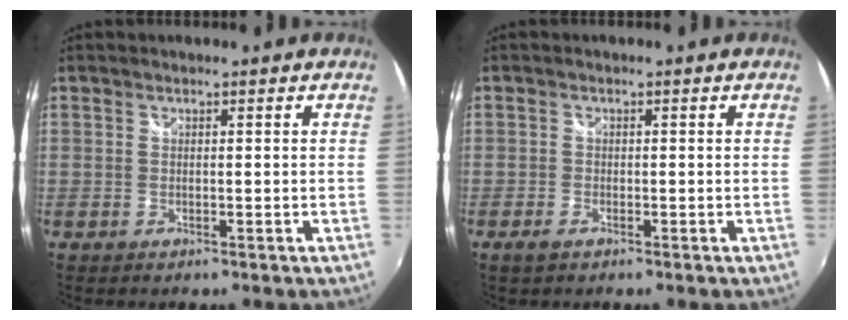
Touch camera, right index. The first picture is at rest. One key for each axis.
{"total": 1.9, "fx": -1.4, "fy": 0.8, "fz": 1.1, "tx": -0.027, "ty": -0.004, "tz": -0.028}